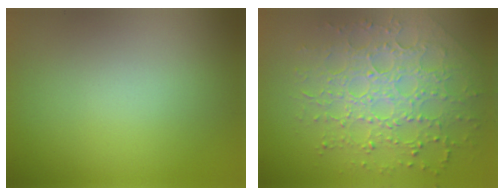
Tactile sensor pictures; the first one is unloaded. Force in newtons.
{"total": 7.2, "press": 5.2, "slide": 5.0}